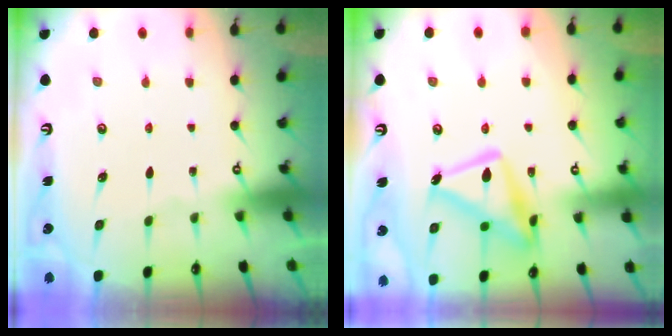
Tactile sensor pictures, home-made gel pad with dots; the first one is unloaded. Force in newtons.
{"total": 15.9, "press": 15.9, "slide": 1.4}